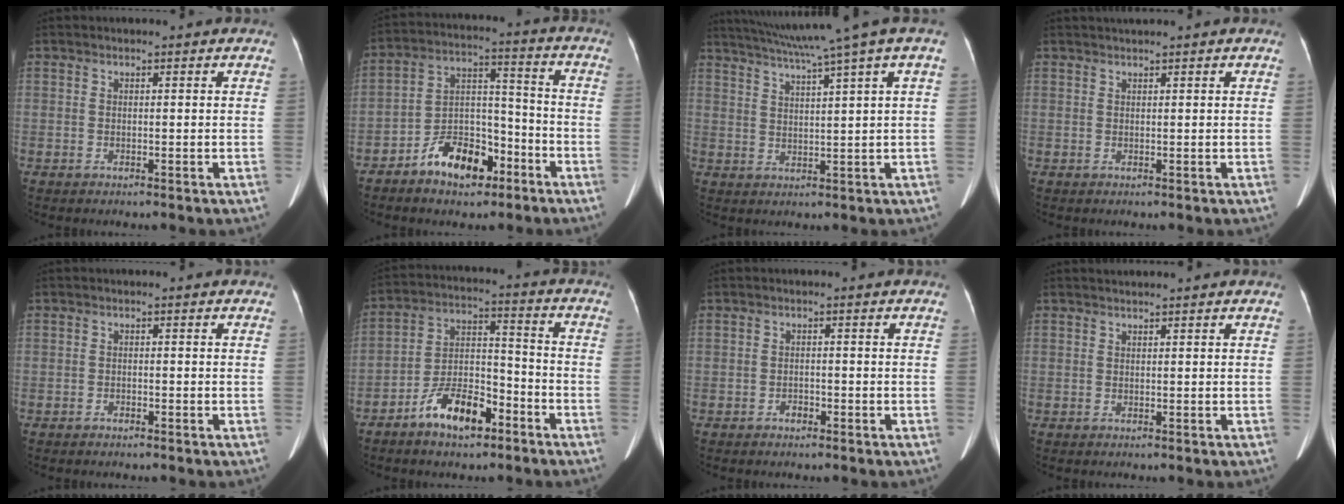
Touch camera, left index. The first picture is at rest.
{"total": 10.7, "force": [-6.8, 5.3, 6.3], "torque": [-0.119, 0.022, -0.115]}
{"total": 10.9, "force": [8.0, -2.1, 7.1], "torque": [-0.119, 0.009, 0.117]}
{"total": 1.1, "force": [0.9, -0.3, 0.5], "torque": [-0.008, 0.012, 0.024]}
{"total": 0.6, "force": [-0.6, 0.2, 0.1], "torque": [-0.007, -0.002, -0.010]}
{"total": 10.3, "force": [-6.6, 4.1, 6.7], "torque": [-0.136, 0.012, -0.118]}
{"total": 1.1, "force": [-0.8, 0.6, 0.4], "torque": [-0.008, 0.001, -0.012]}
{"total": 0.9, "force": [0.8, -0.2, -0.1], "torque": [-0.006, 0.007, 0.020]}